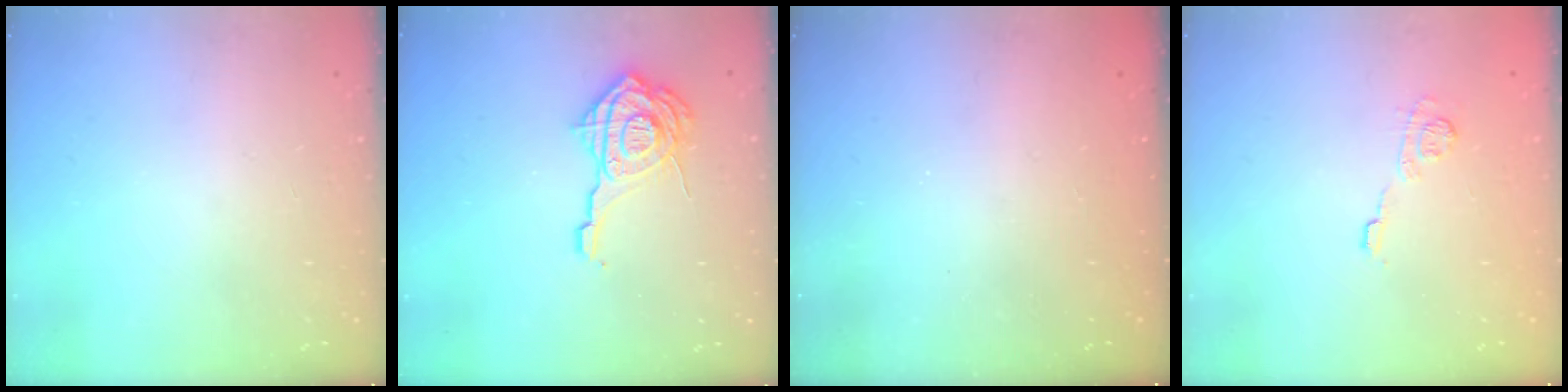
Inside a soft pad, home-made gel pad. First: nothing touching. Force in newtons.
{"total": 15.3, "press": 15.2, "slide": 1.5}
{"total": 2.4, "press": 2.3, "slide": 0.7}
{"total": 8.3, "press": 8.3, "slide": 0.3}